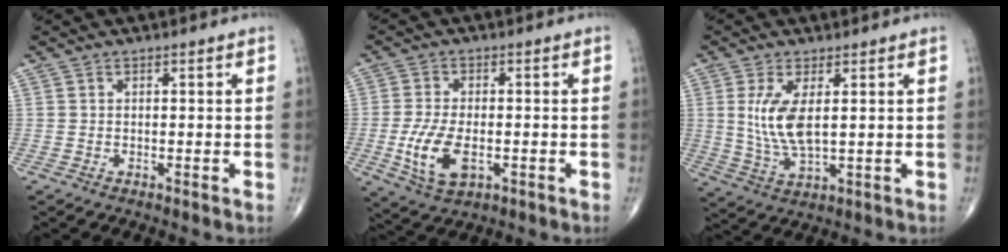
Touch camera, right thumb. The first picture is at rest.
{"total": 9.0, "force": [-2.2, 4.7, 7.4], "torque": [-0.148, -0.005, -0.034]}
{"total": 8.3, "force": [1.5, 3.2, 7.5], "torque": [-0.163, -0.018, 0.040]}